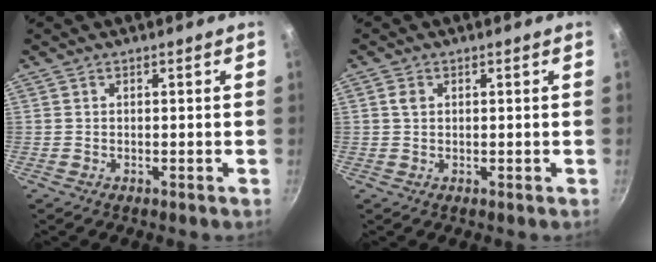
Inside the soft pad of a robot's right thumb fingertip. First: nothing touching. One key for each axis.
{"total": 1.6, "fx": 0.5, "fy": 1.2, "fz": 0.9, "tx": -0.012, "ty": 0.001, "tz": 0.009}